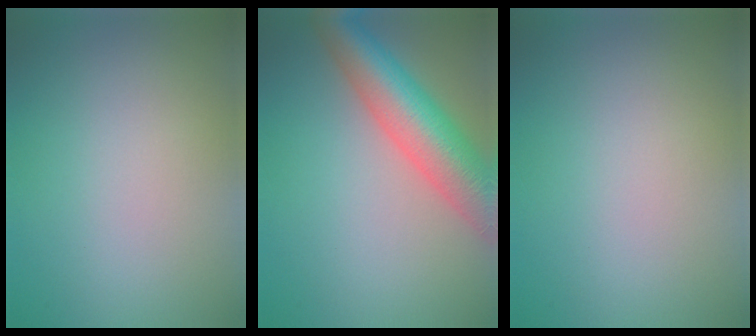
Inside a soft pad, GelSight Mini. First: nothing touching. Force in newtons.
{"total": 8.9, "press": 8.9, "slide": 0.4}
{"total": 0.0}